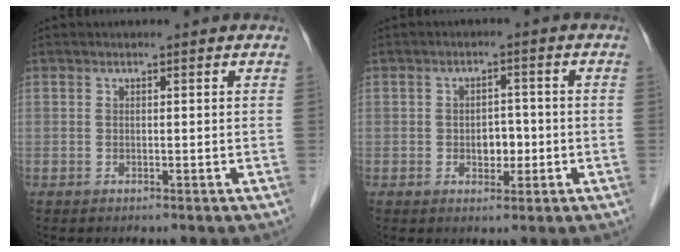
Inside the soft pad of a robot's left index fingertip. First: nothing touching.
{"total": 3.5, "force": [-0.9, 2.3, 2.4], "torque": [-0.033, 0.005, -0.009]}